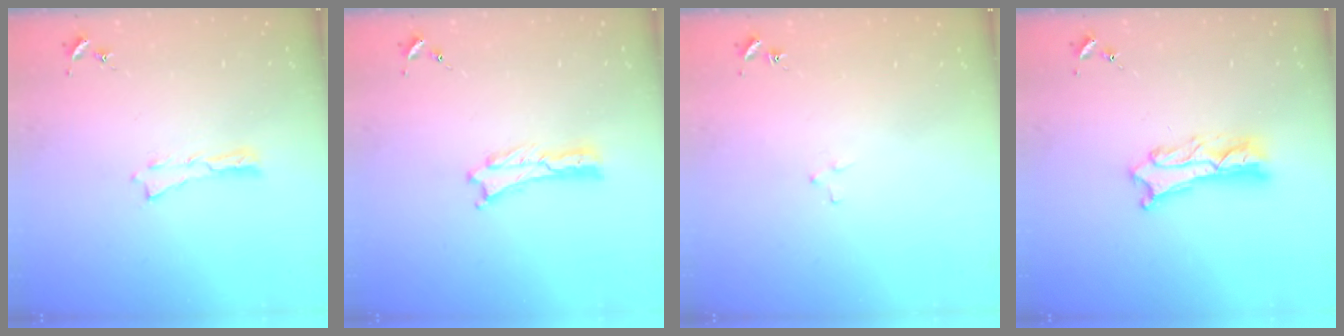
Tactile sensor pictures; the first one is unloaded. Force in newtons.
{"total": 0.0}
{"total": 1.9, "press": 1.9, "slide": 0.1}
{"total": 3.7, "press": 3.7, "slide": 0.4}